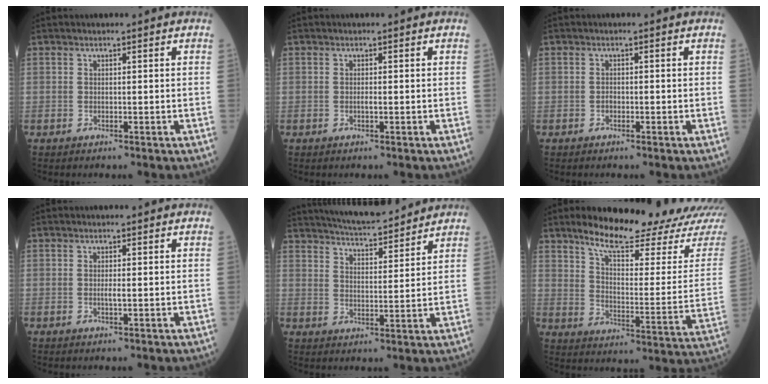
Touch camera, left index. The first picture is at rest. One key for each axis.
{"total": 0.5, "fx": -0.4, "fy": -0.1, "fz": 0.3, "tx": -0.009, "ty": -0.006, "tz": -0.007}
{"total": 0.7, "fx": -0.7, "fy": 0.2, "fz": 0.1, "tx": -0.002, "ty": -0.004, "tz": -0.012}
{"total": 0.7, "fx": -0.3, "fy": 0.0, "fz": 0.6, "tx": -0.017, "ty": -0.007, "tz": -0.005}
{"total": 12.5, "fx": 11.6, "fy": 1.5, "fz": 4.5, "tx": -0.080, "ty": 0.006, "tz": 0.176}
{"total": 20.1, "fx": 17.8, "fy": 1.5, "fz": 9.1, "tx": -0.127, "ty": -0.069, "tz": 0.237}